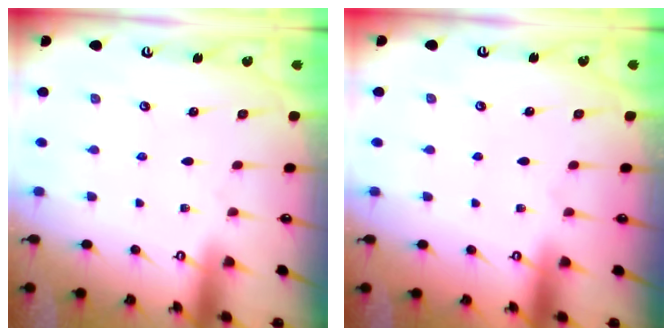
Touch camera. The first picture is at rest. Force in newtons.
{"total": 0.0}